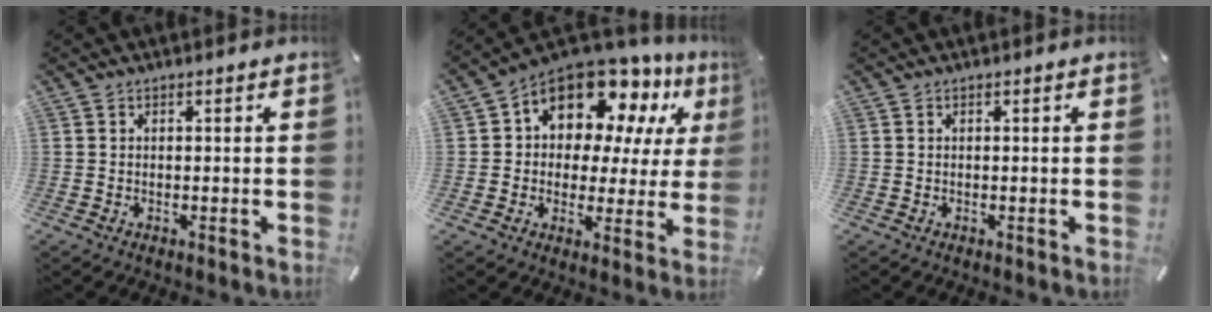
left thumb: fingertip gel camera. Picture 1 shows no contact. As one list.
[{"total": 13.3, "force": [9.7, 7.4, 5.0], "torque": [-0.102, -0.079, 0.178]}, {"total": 0.0}]